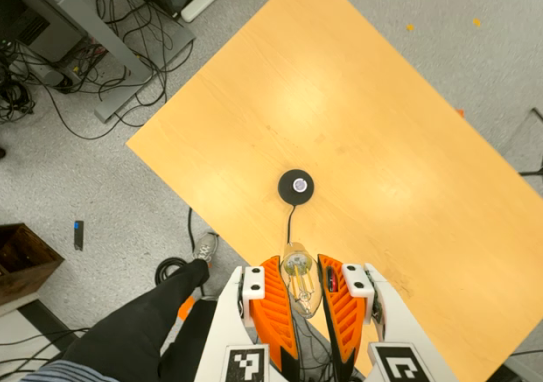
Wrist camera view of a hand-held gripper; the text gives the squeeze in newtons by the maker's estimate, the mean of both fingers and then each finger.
{"total": 22.1, "left": 26.0, "right": 18.2}